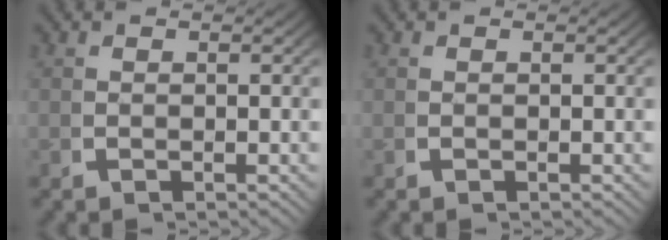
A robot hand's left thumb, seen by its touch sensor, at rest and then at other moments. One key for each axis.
{"total": 0.0}